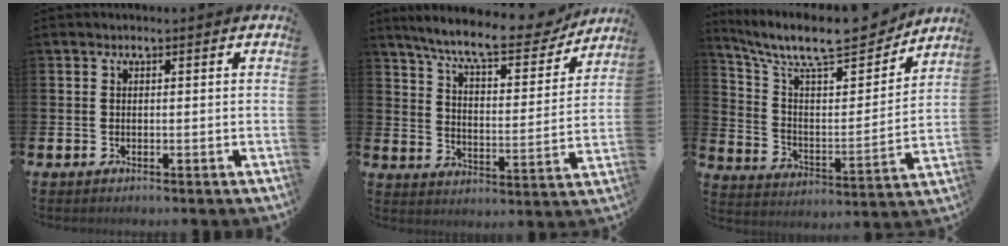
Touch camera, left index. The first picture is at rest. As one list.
[{"total": 9.6, "force": [8.6, 1.8, 4.1], "torque": [-0.102, -0.053, 0.142]}, {"total": 12.3, "force": [10.8, 3.0, 5.1], "torque": [-0.132, -0.075, 0.187]}]